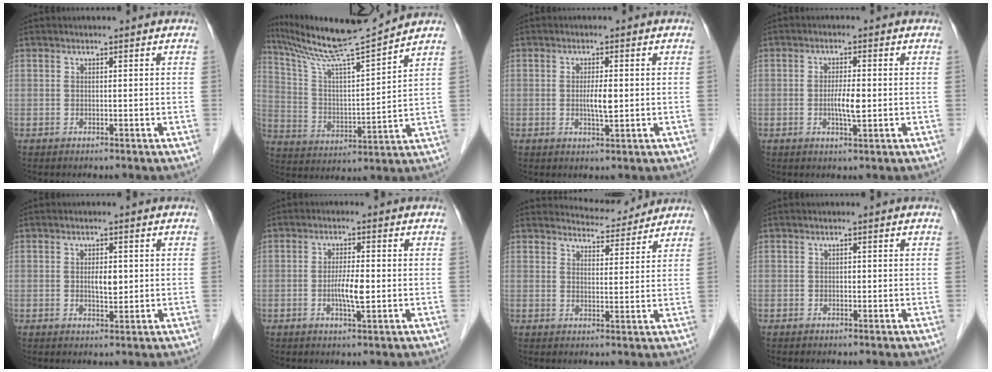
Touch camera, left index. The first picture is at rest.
{"total": 14.0, "force": [12.7, -1.7, 5.5], "torque": [-0.113, -0.007, 0.228]}
{"total": 2.8, "force": [-0.3, 0.5, 2.7], "torque": [-0.052, -0.007, -0.004]}
{"total": 3.3, "force": [-0.6, 0.5, 3.2], "torque": [-0.063, -0.007, -0.011]}
{"total": 2.9, "force": [0.0, 1.7, 2.3], "torque": [-0.036, -0.004, 0.002]}
{"total": 4.0, "force": [-0.8, 0.6, 3.8], "torque": [-0.074, -0.007, -0.015]}
{"total": 6.3, "force": [6.2, 1.1, 0.1], "torque": [-0.005, 0.002, 0.080]}
{"total": 0.5, "force": [-0.3, 0.3, 0.3], "torque": [-0.005, -0.003, -0.006]}